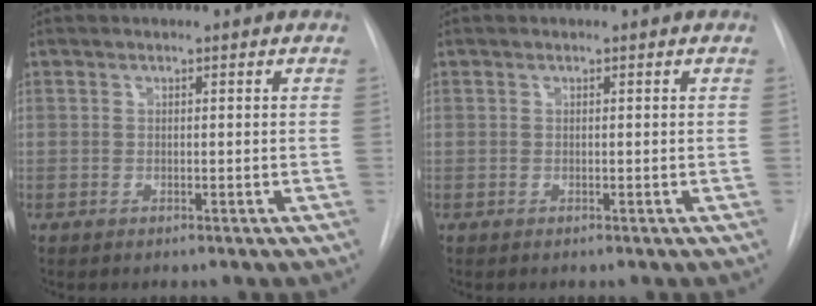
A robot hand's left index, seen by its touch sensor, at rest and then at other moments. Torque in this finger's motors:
{"motor_torque": [0.00, 0.00, 0.00, 0.00]}